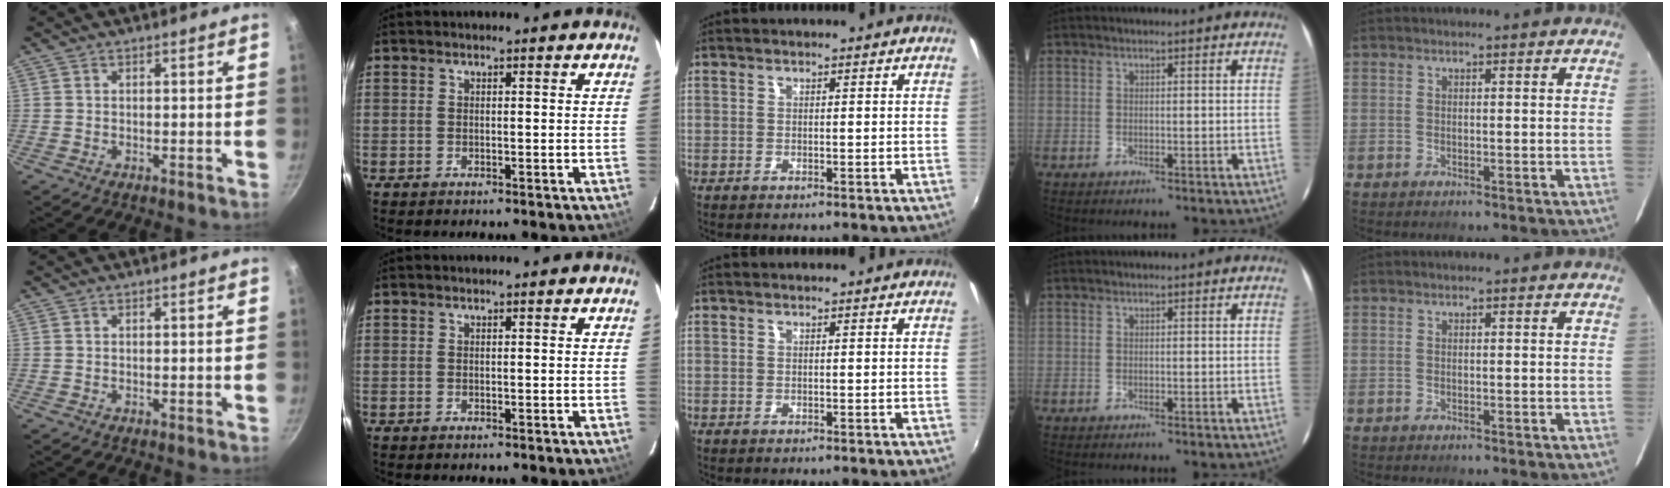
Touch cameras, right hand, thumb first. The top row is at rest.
{}